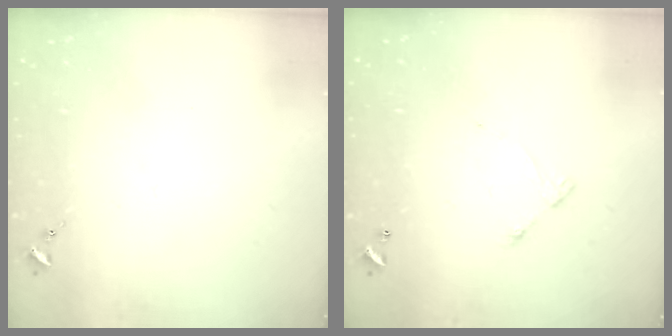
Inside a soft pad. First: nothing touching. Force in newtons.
{"total": 4.2, "press": 4.2, "slide": 0.2}